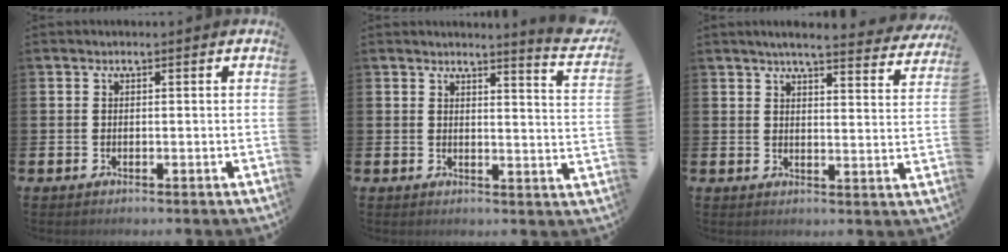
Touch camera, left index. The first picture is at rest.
{"total": 3.8, "force": [3.6, -0.4, 1.0], "torque": [-0.004, -0.040, 0.055]}
{"total": 4.9, "force": [4.6, 0.0, 1.6], "torque": [-0.036, -0.031, 0.077]}